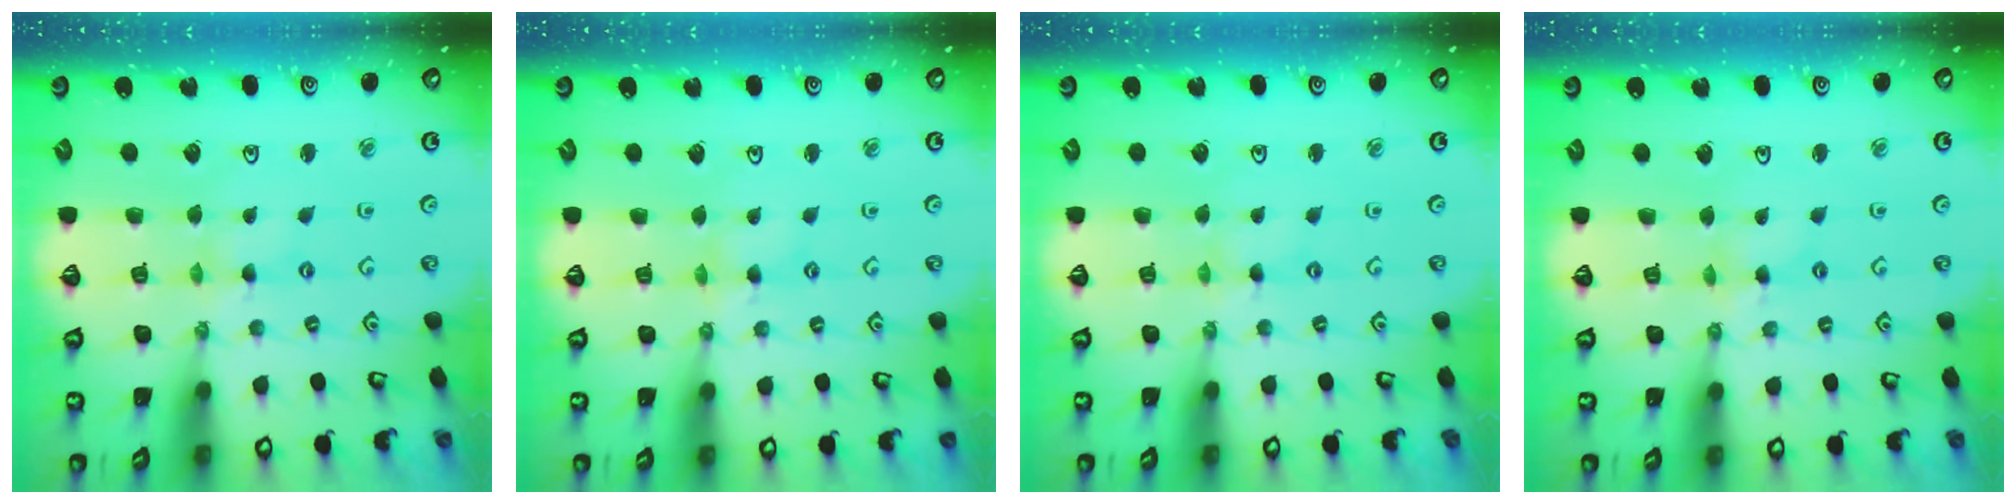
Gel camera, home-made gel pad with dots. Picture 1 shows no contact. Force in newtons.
{"total": 2.4, "press": 2.3, "slide": 0.4}
{"total": 0.0}
{"total": 1.9, "press": 1.9, "slide": 0.3}